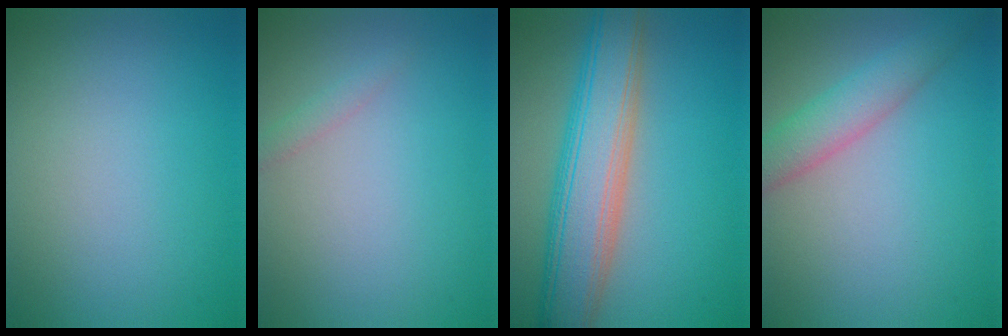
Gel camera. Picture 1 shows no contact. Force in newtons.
{"total": 0.9, "press": 0.9, "slide": 0.0}
{"total": 8.4, "press": 8.4, "slide": 0.1}
{"total": 3.7, "press": 3.7, "slide": 0.2}